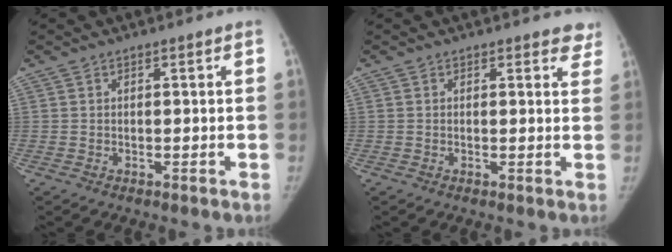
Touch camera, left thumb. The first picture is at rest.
{"total": 3.5, "force": [2.9, 1.5, 1.0], "torque": [0.022, -0.013, 0.018]}